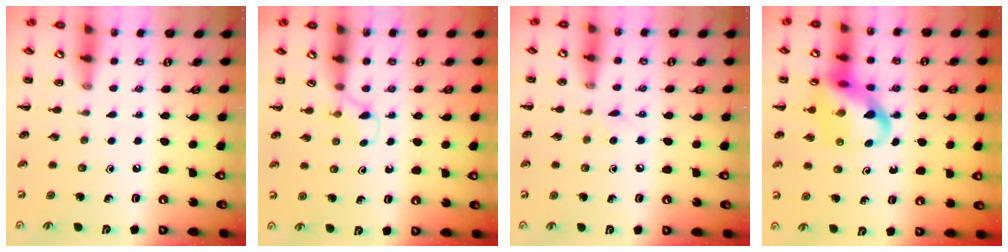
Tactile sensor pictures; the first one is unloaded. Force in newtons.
{"total": 2.8, "press": 2.5, "slide": 1.1}
{"total": 2.9, "press": 2.8, "slide": 1.0}
{"total": 14.5, "press": 14.4, "slide": 2.3}